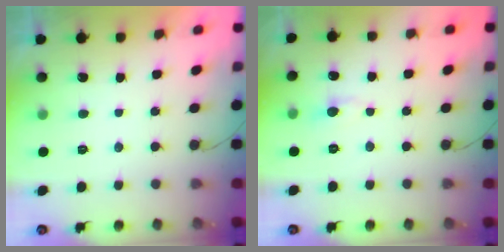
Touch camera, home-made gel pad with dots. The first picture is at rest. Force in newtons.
{"total": 4.6, "press": 4.6, "slide": 0.6}